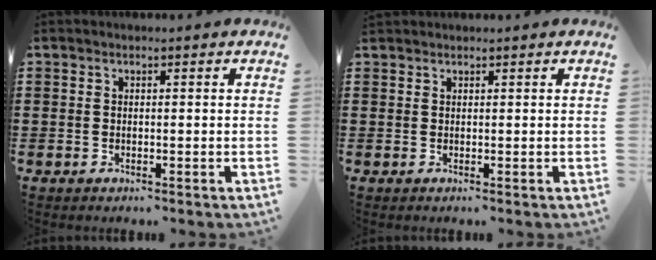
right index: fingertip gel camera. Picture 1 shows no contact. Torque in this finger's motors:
{"motor_torque": [0.63, 0.98, 0.07, 0.03]}